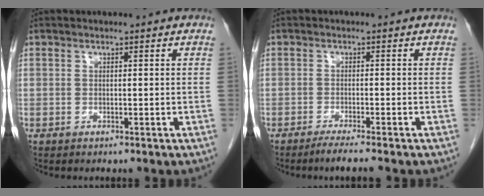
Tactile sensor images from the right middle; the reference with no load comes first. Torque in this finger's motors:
{"motor_torque": [0.38, -0.25, 0.01, 0.02]}